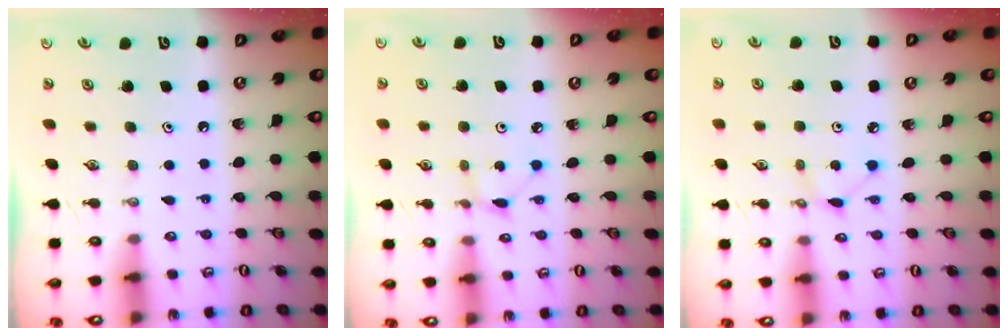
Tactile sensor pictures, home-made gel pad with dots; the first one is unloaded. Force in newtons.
{"total": 1.5, "press": 1.5, "slide": 0.2}
{"total": 2.8, "press": 2.8, "slide": 0.3}